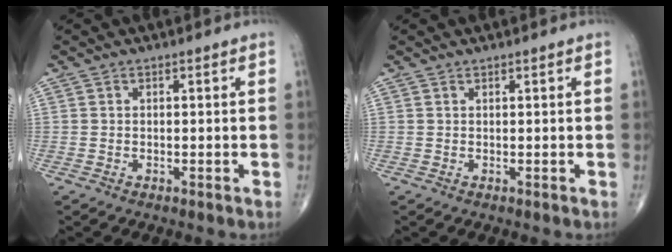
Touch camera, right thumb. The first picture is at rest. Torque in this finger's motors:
{"motor_torque": [-0.57, -0.13, 0.13, 0.10, 0.01]}